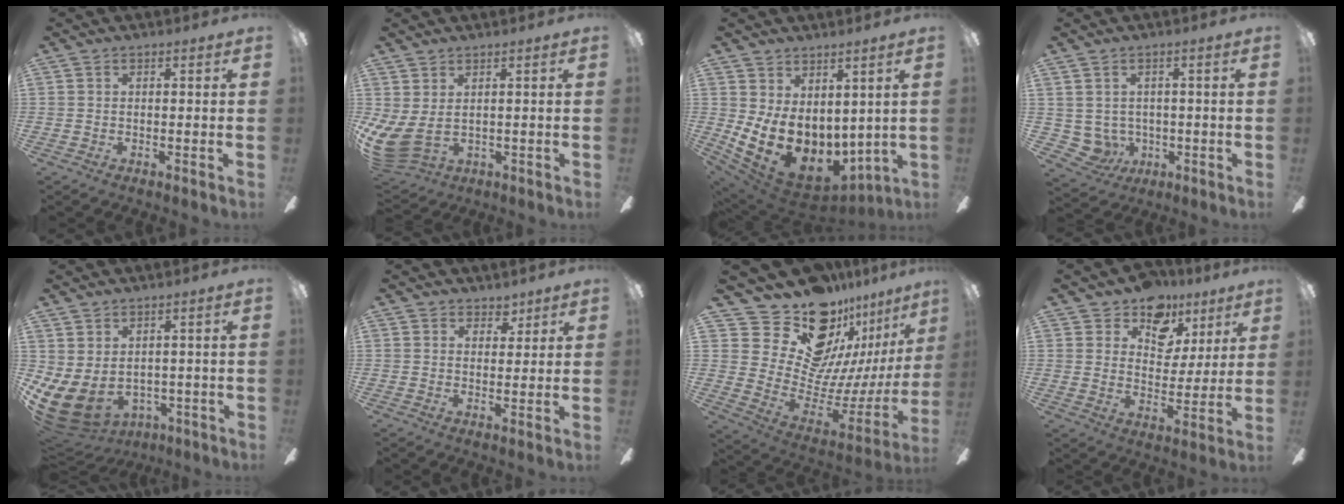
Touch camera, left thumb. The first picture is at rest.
{"total": 6.7, "force": [1.2, 3.4, 5.6], "torque": [-0.137, -0.029, 0.026]}
{"total": 14.0, "force": [0.5, 9.7, 10.1], "torque": [-0.221, -0.021, 0.022]}
{"total": 5.2, "force": [0.7, 5.0, 1.2], "torque": [-0.064, -0.010, 0.018]}
{"total": 7.3, "force": [-0.8, 5.2, 5.1], "torque": [-0.140, -0.016, -0.012]}
{"total": 4.0, "force": [3.1, 2.5, 0.3], "torque": [0.008, -0.013, 0.053]}
{"total": 23.2, "force": [17.5, 12.4, 8.7], "torque": [-0.127, -0.151, 0.341]}
{"total": 11.4, "force": [8.4, 7.1, 3.2], "torque": [-0.048, -0.060, 0.155]}